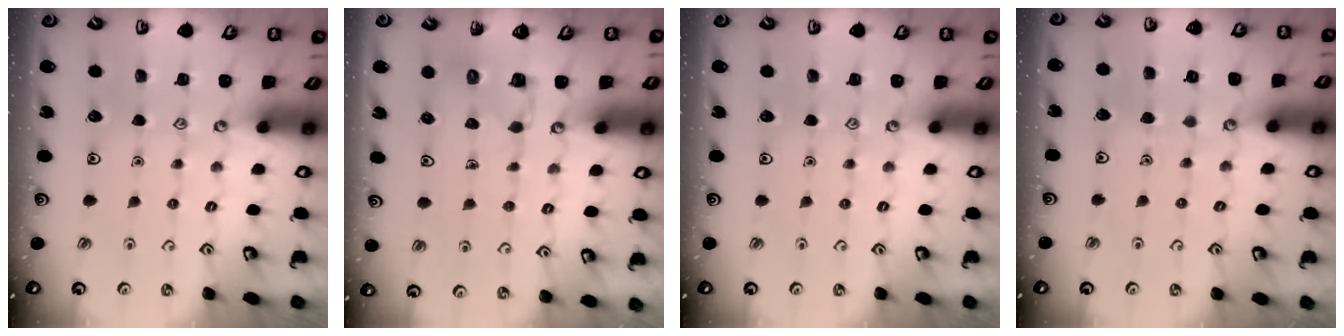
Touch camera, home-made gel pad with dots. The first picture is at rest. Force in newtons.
{"total": 3.1, "press": 3.1, "slide": 0.2}
{"total": 0.0}
{"total": 1.7, "press": 1.7, "slide": 0.1}